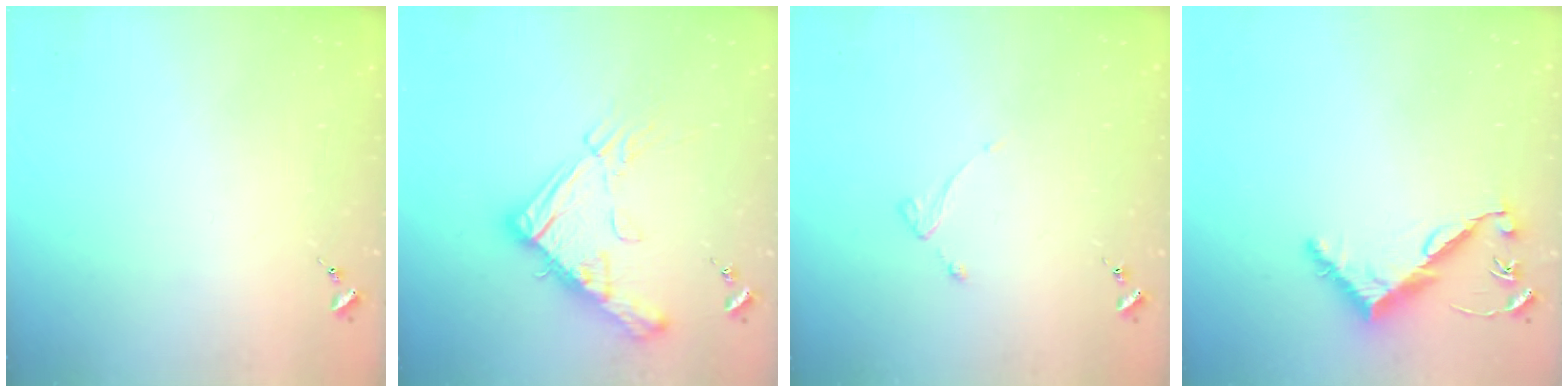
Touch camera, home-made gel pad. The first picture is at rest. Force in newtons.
{"total": 17.3, "press": 17.2, "slide": 1.7}
{"total": 2.6, "press": 2.6, "slide": 0.5}
{"total": 7.5, "press": 7.5, "slide": 0.5}